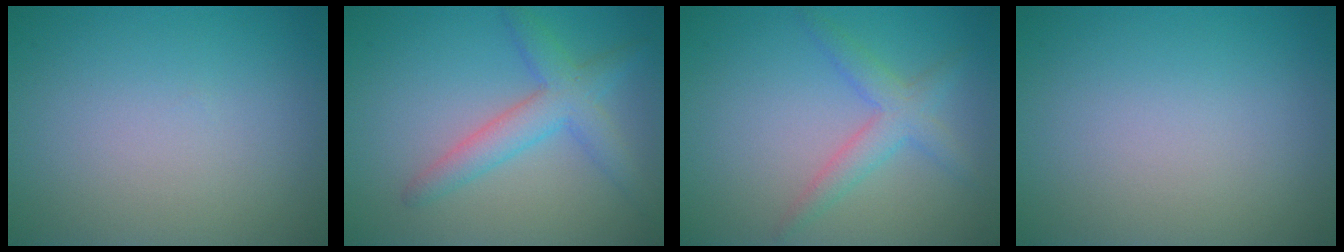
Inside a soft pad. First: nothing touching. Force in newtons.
{"total": 3.9, "press": 3.9, "slide": 0.1}
{"total": 2.9, "press": 2.9, "slide": 0.1}
{"total": 0.0}